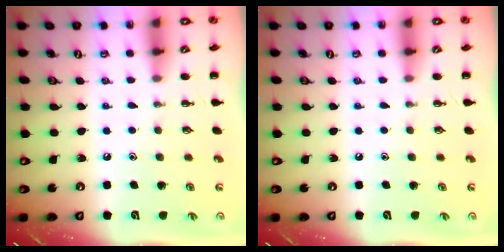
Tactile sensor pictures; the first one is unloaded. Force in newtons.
{"total": 0.0}